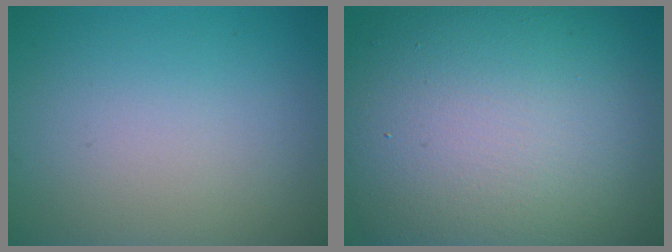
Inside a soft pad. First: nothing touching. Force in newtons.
{"total": 17.2, "press": 17.2, "slide": 1.1}